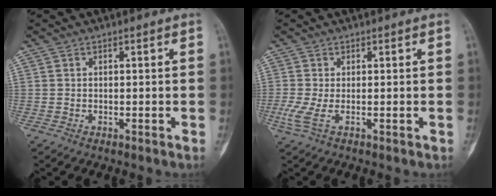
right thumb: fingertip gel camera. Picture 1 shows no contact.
{"total": 2.6, "force": [-0.6, 0.7, 2.4], "torque": [-0.071, -0.008, -0.012]}